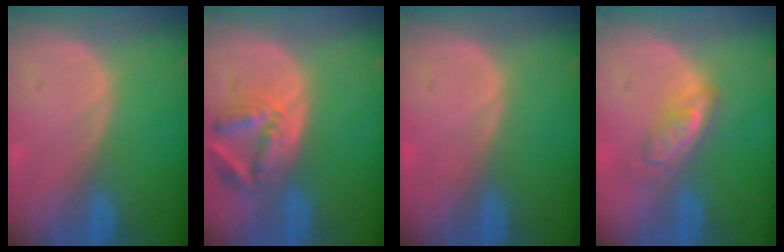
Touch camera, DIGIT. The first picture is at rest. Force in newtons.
{"total": 6.7, "press": 6.4, "slide": 2.1}
{"total": 0.0}
{"total": 5.2, "press": 4.6, "slide": 2.4}